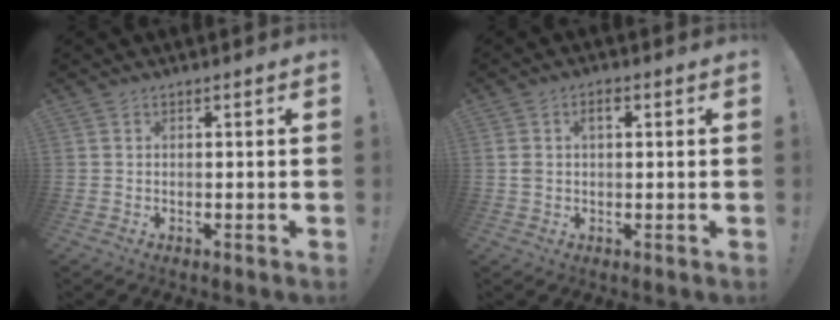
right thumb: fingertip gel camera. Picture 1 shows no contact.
{"total": 3.5, "force": [1.0, 2.1, 2.6], "torque": [-0.044, 0.006, 0.014]}